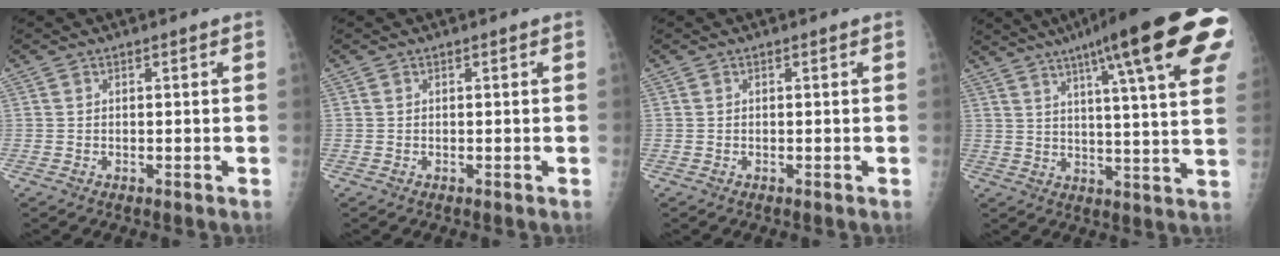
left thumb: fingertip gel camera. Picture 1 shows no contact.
{"total": 0.0}
{"total": 0.0}
{"total": 25.3, "force": [13.5, 3.7, 21.0], "torque": [-0.276, -0.015, 0.176]}